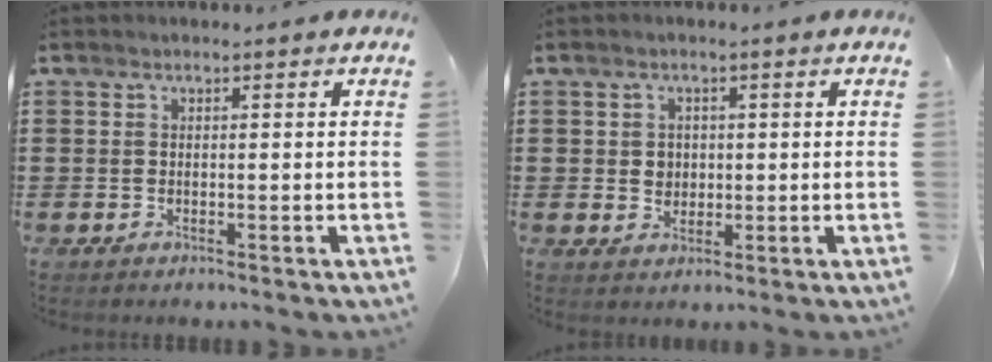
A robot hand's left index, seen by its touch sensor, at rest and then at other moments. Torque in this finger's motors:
{"motor_torque": [0.69, 0.31, 0.22, 0.05]}